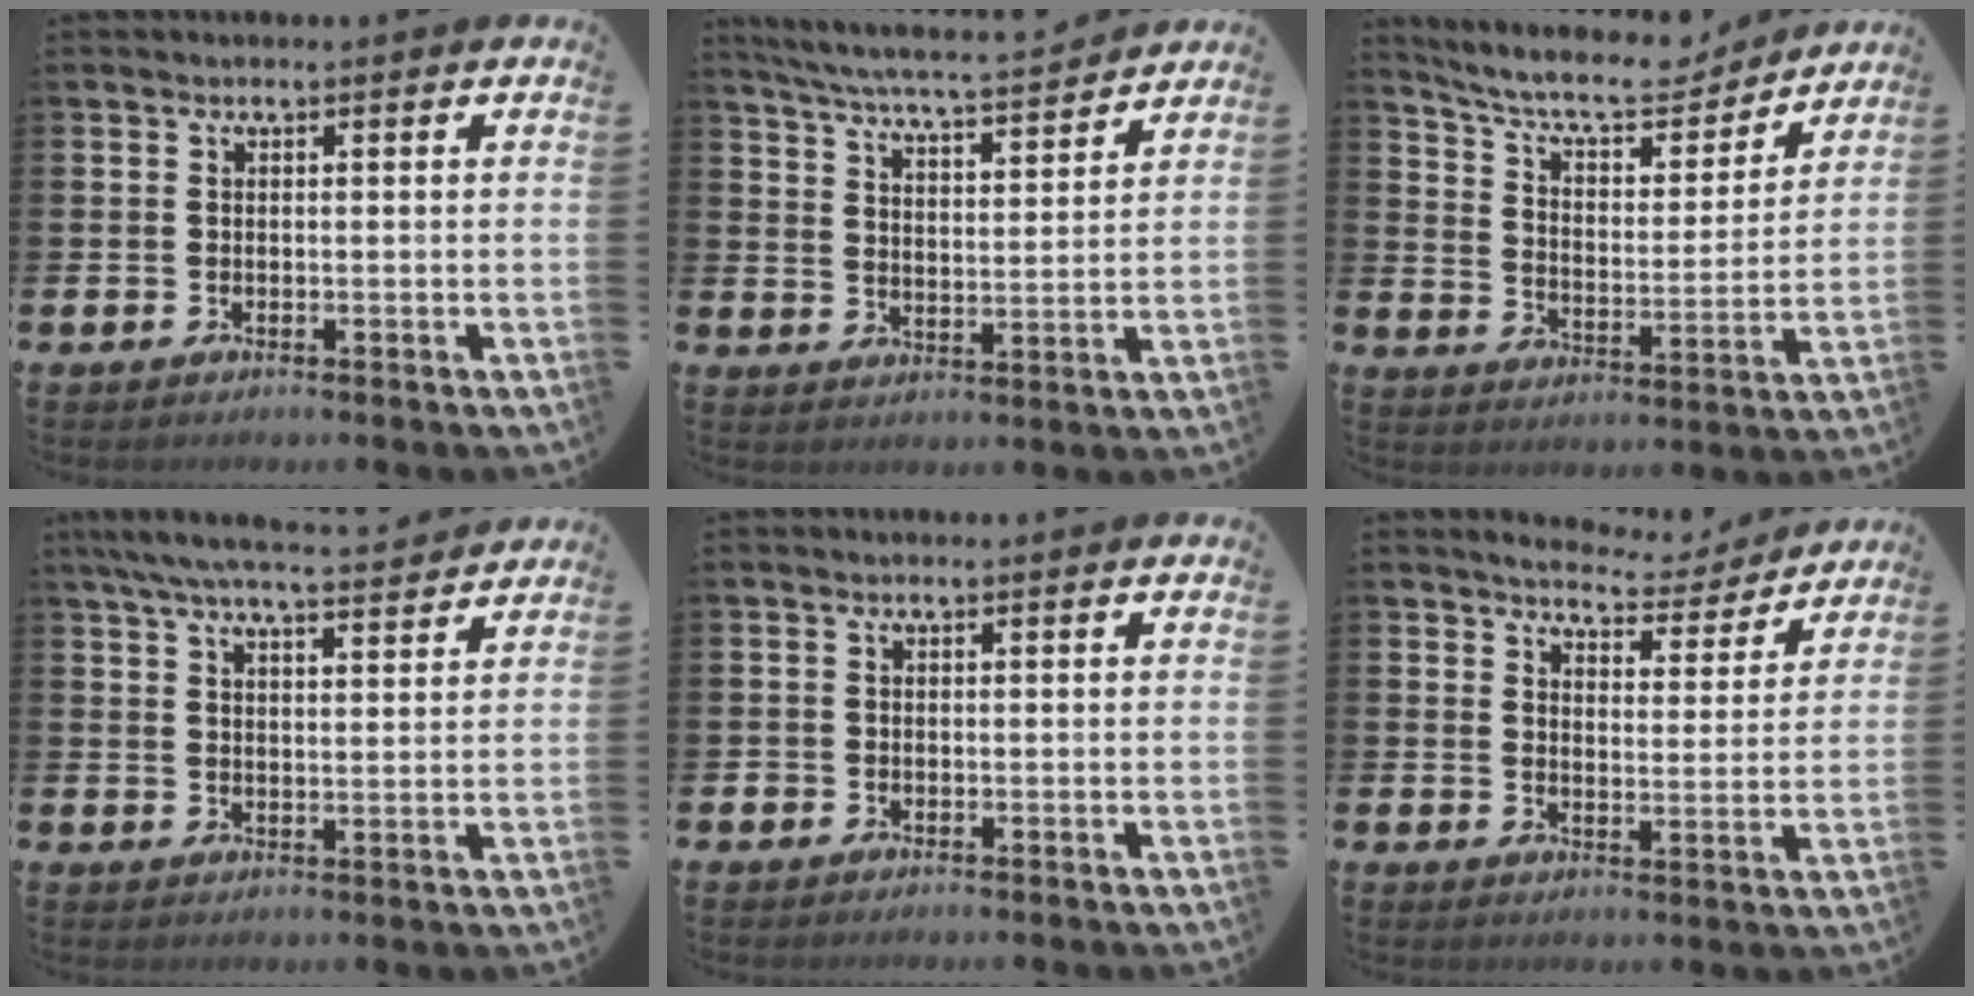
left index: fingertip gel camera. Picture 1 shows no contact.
{"total": 6.1, "force": [5.8, 0.1, 1.6], "torque": [-0.057, -0.045, 0.101]}
{"total": 9.6, "force": [8.7, 2.4, 3.5], "torque": [-0.093, -0.057, 0.149]}
{"total": 6.6, "force": [6.1, 0.6, 2.3], "torque": [-0.060, -0.031, 0.110]}
{"total": 0.8, "force": [-0.4, 0.7, 0.1], "torque": [0.002, 0.004, -0.011]}
{"total": 5.0, "force": [4.8, 1.2, 0.4], "torque": [-0.018, -0.037, 0.080]}